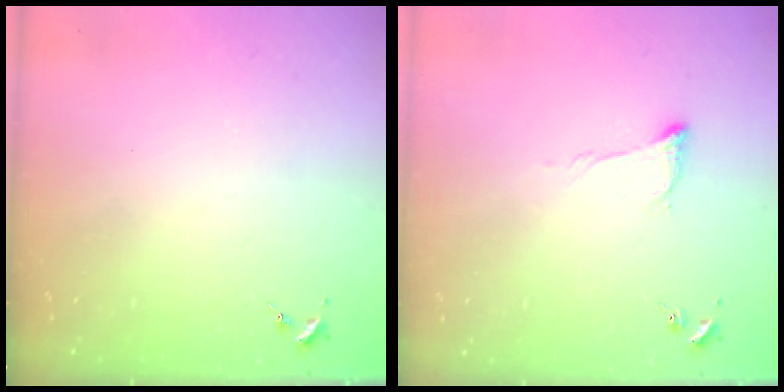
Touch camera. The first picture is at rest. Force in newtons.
{"total": 5.6, "press": 5.5, "slide": 0.8}